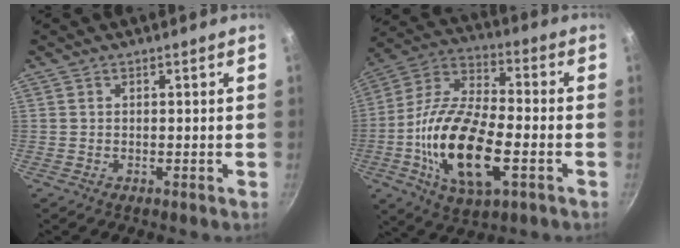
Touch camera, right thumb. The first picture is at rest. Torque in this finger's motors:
{"motor_torque": [0.08, 1.18, 1.83, -0.93, 0.30]}